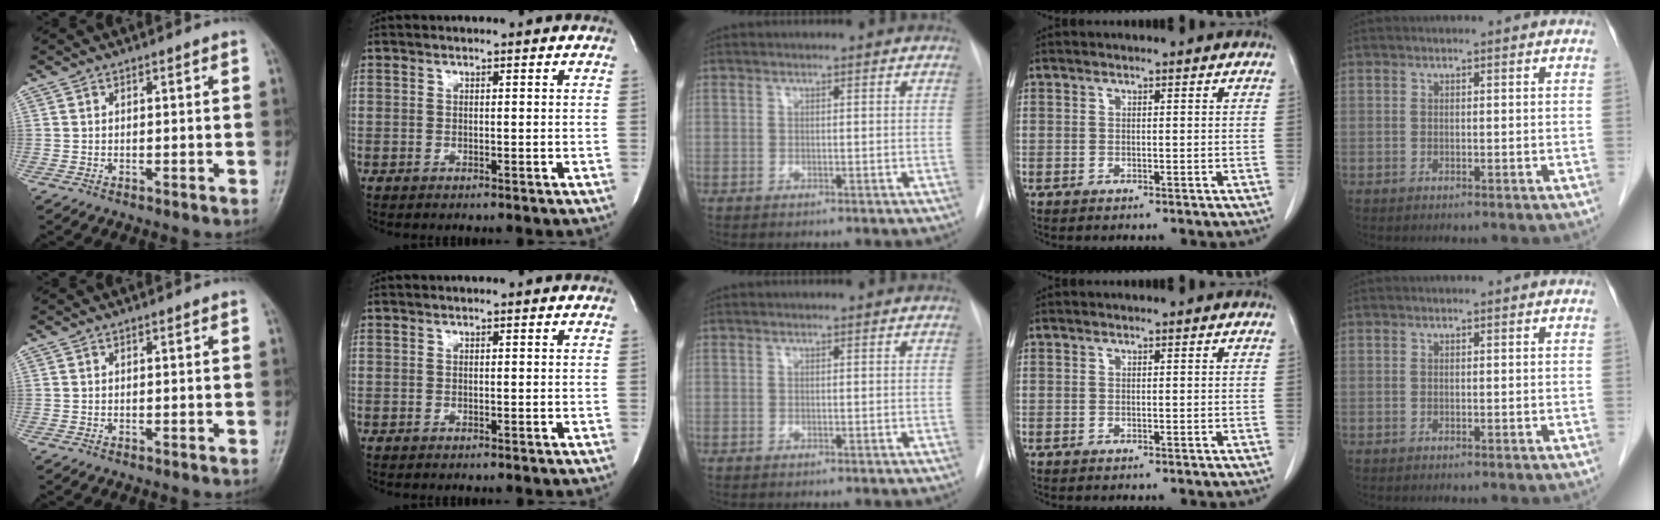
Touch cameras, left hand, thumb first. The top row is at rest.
{}